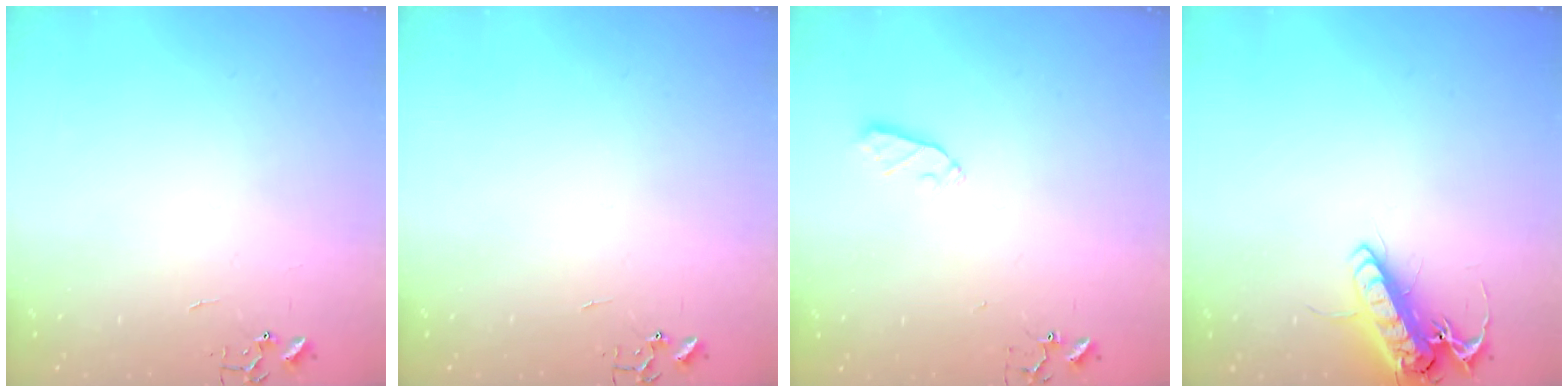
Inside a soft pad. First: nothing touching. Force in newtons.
{"total": 0.0}
{"total": 5.2, "press": 5.2, "slide": 0.7}
{"total": 14.1, "press": 13.9, "slide": 2.6}